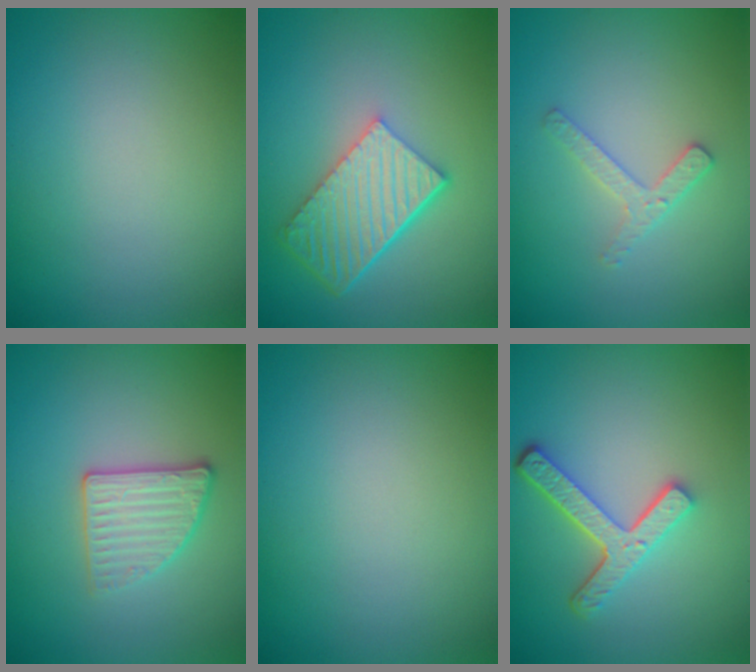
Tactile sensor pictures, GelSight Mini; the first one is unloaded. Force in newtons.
{"total": 6.1, "press": 4.2, "slide": 4.4}
{"total": 1.9, "press": 1.8, "slide": 0.4}
{"total": 2.7, "press": 2.6, "slide": 0.8}
{"total": 0.0}
{"total": 4.2, "press": 3.3, "slide": 2.7}